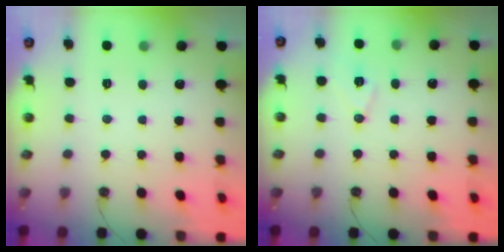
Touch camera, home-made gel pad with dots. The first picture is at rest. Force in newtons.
{"total": 7.6, "press": 6.6, "slide": 3.7}